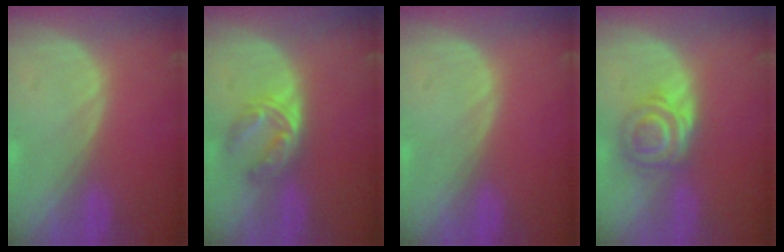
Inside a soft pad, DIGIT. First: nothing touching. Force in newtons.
{"total": 5.8, "press": 4.7, "slide": 3.4}
{"total": 0.0}
{"total": 5.8, "press": 5.4, "slide": 2.1}